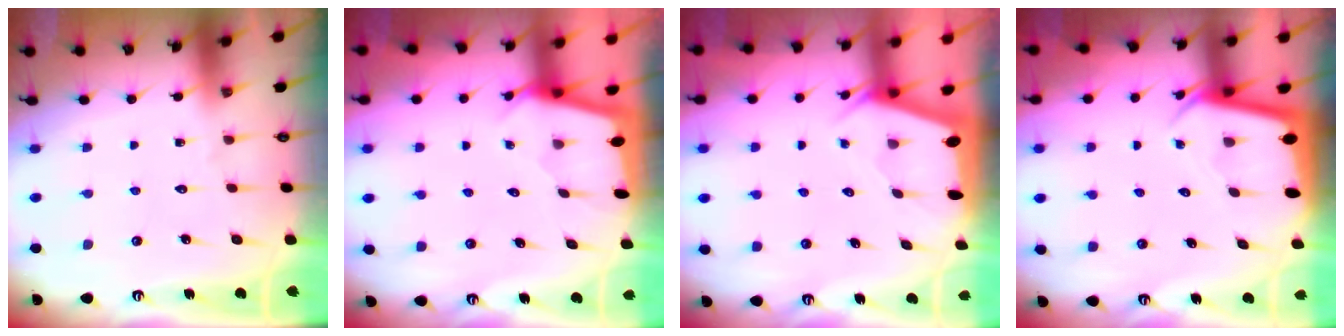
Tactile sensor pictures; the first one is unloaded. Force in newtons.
{"total": 2.1, "press": 2.1, "slide": 0.3}
{"total": 1.9, "press": 1.9, "slide": 0.3}
{"total": 2.4, "press": 2.4, "slide": 0.1}